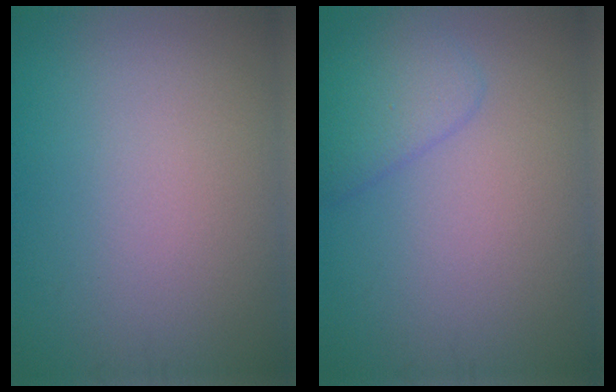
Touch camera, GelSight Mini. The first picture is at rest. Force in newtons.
{"total": 2.7, "press": 2.6, "slide": 0.2}